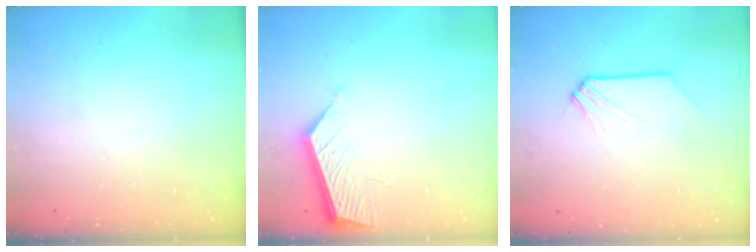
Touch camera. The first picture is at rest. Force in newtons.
{"total": 5.2, "press": 5.1, "slide": 0.6}
{"total": 0.0}